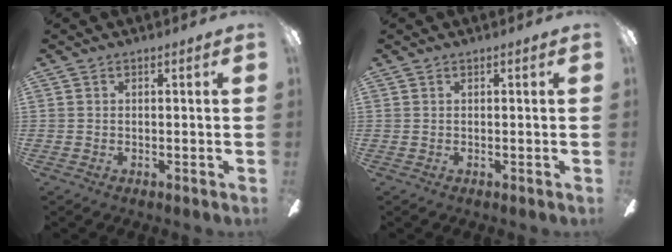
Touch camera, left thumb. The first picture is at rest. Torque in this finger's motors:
{"motor_torque": [0.00, -0.02, 0.25, -0.04, 0.02]}